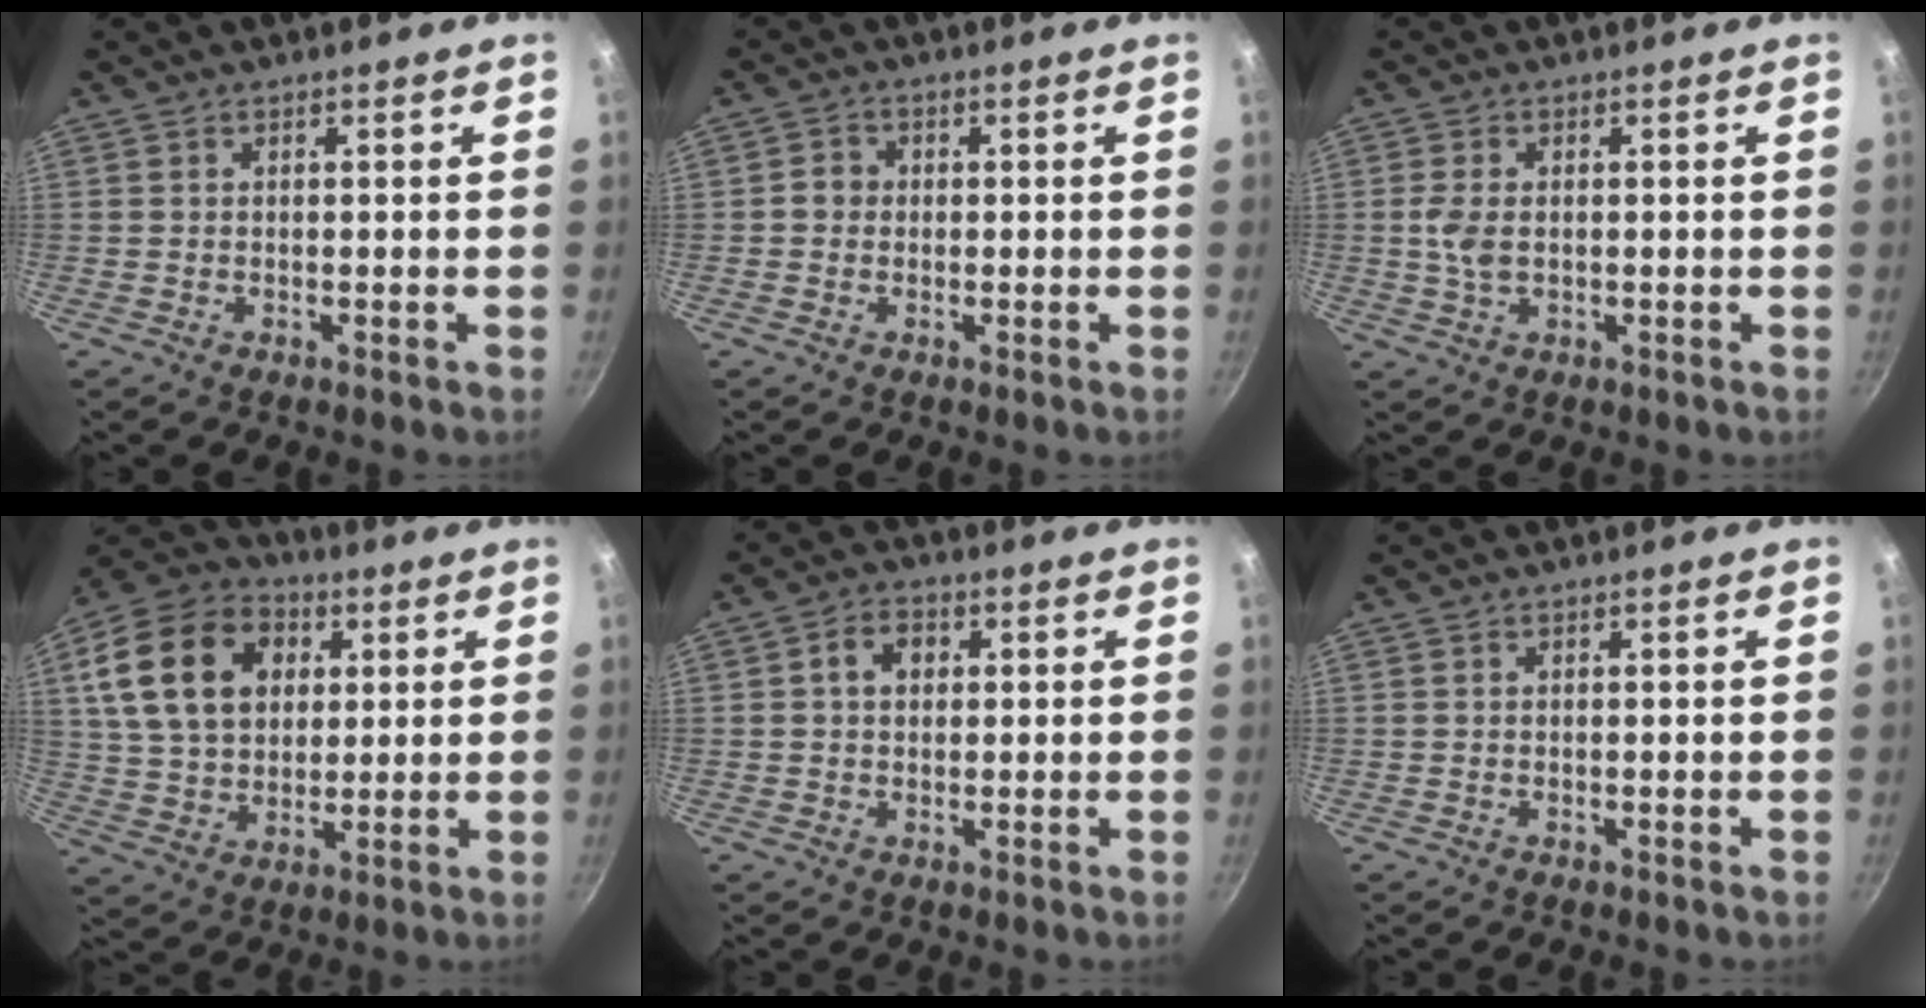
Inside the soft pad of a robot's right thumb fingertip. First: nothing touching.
{"total": 2.5, "force": [-0.2, 2.4, 0.9], "torque": [-0.002, 0.008, -0.008]}
{"total": 3.8, "force": [0.1, 2.4, 3.0], "torque": [-0.064, 0.000, 0.001]}
{"total": 19.2, "force": [5.4, 14.0, 12.0], "torque": [-0.197, 0.010, 0.092]}
{"total": 4.5, "force": [1.0, 3.5, 2.7], "torque": [-0.025, 0.008, 0.011]}
{"total": 0.0}